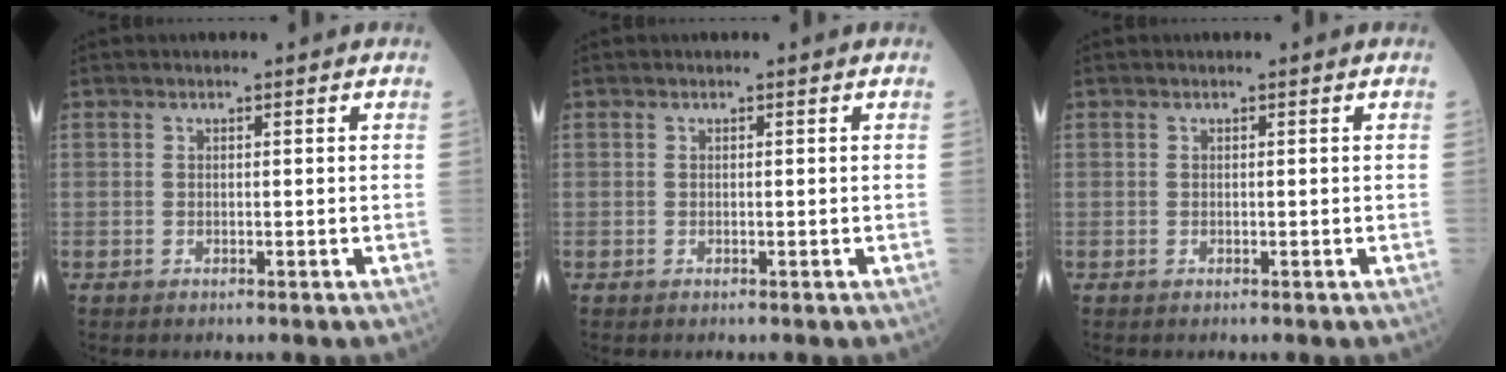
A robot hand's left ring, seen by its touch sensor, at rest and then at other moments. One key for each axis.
{"total": 0.0}
{"total": 0.0}